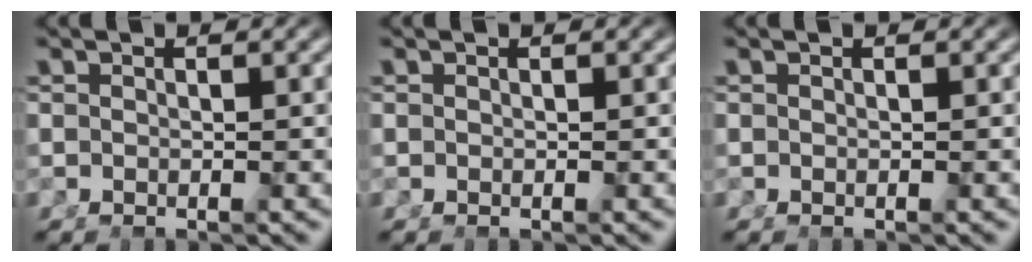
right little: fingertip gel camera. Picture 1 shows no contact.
{"total": 0.0}
{"total": 0.0}